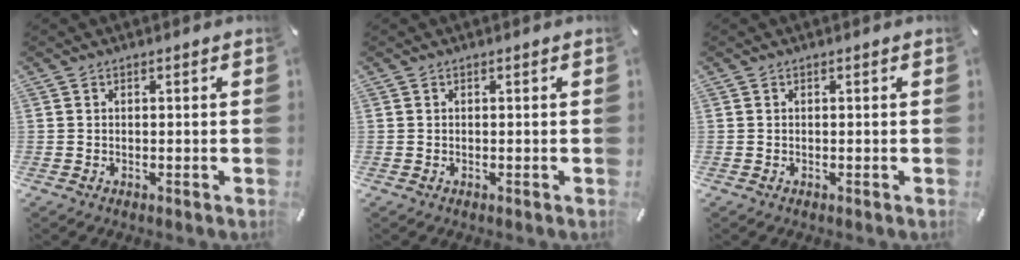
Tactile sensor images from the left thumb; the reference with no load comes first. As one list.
[{"total": 0.0}, {"total": 0.0}]